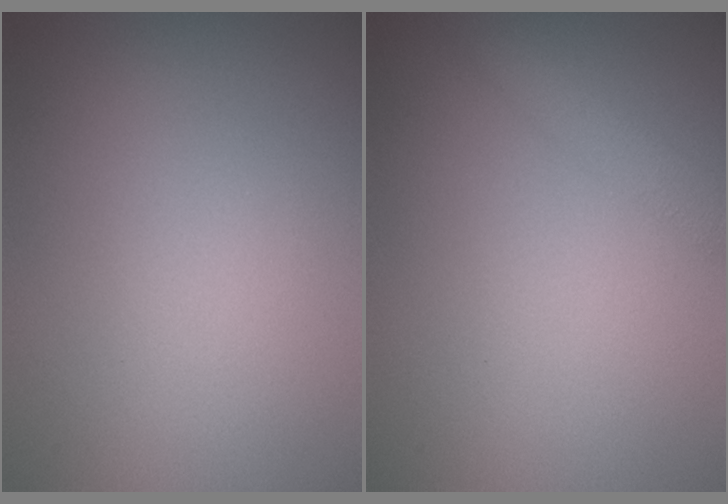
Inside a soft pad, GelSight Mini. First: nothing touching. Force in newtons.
{"total": 1.7, "press": 1.7, "slide": 0.0}